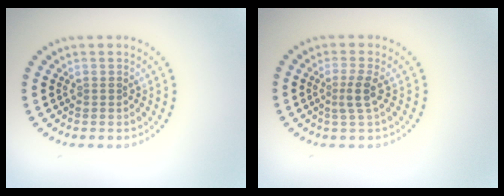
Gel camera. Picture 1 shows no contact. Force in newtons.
{"total": 1.9, "press": 1.4, "slide": 1.2}